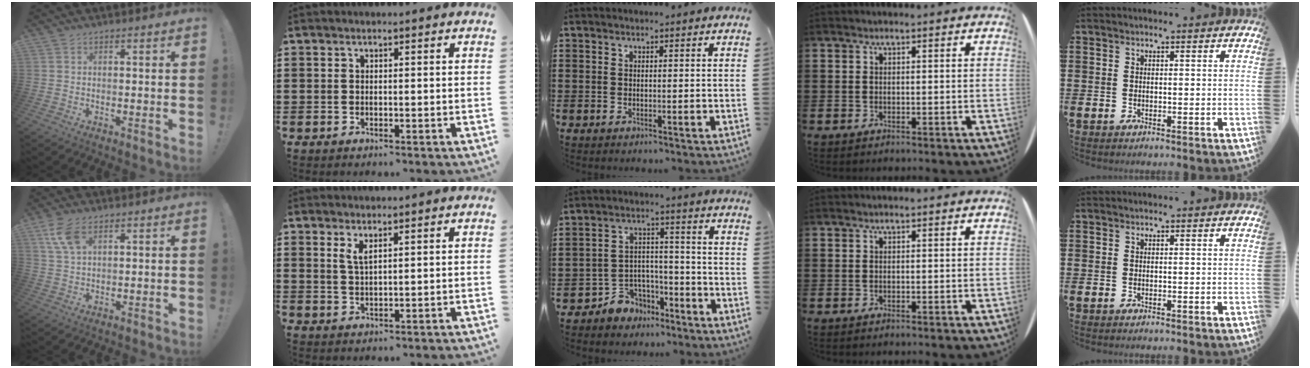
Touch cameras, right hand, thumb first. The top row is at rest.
{"thumb": {"total": 7.5, "force": [3.8, 3.5, 5.4], "torque": [-0.106, -0.010, 0.073]}, "index": {"total": 2.3, "force": [1.4, 0.7, 1.7], "torque": [-0.036, 0.002, 0.025]}, "middle": {"total": 5.3, "force": [-4.6, 2.7, 0.2], "torque": [-0.020, 0.009, -0.094]}}